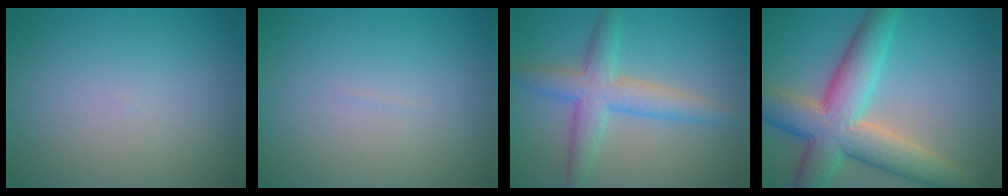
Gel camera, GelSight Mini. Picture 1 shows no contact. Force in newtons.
{"total": 0.0}
{"total": 4.7, "press": 4.7, "slide": 0.1}
{"total": 9.7, "press": 9.7, "slide": 0.4}